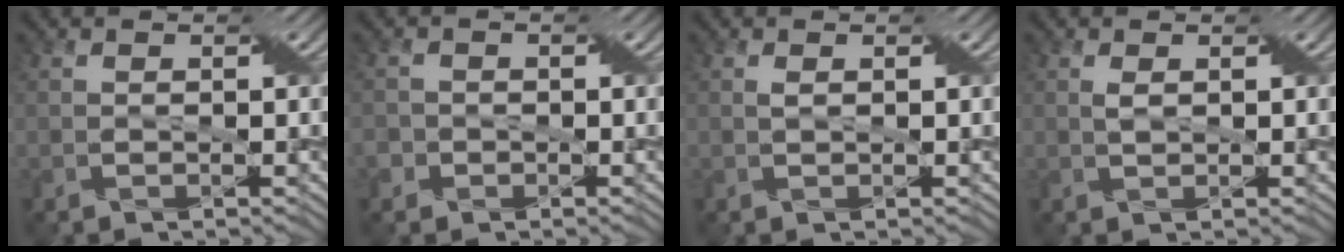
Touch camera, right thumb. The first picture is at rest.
{"total": 1.9, "force": [-0.7, 1.7, 0.2], "torque": [-0.005, 0.001, -0.013]}
{"total": 0.7, "force": [0.3, 0.3, 0.6], "torque": [-0.016, 0.003, 0.007]}
{"total": 1.1, "force": [0.4, 0.5, 0.9], "torque": [-0.024, 0.002, 0.009]}